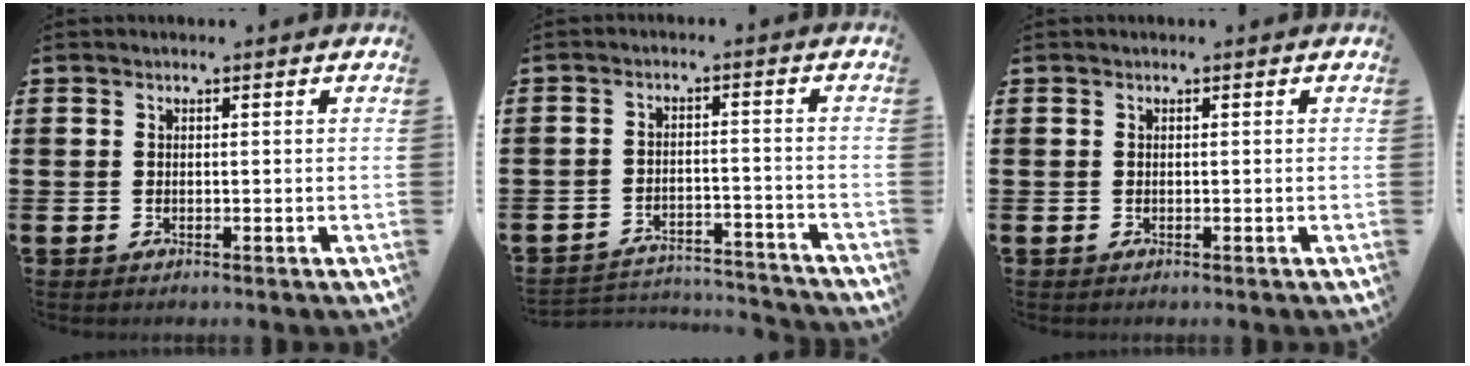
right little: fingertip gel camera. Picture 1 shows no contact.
{"total": 3.4, "force": [-3.3, 0.4, 0.2], "torque": [-0.008, 0.006, -0.072]}
{"total": 0.0}